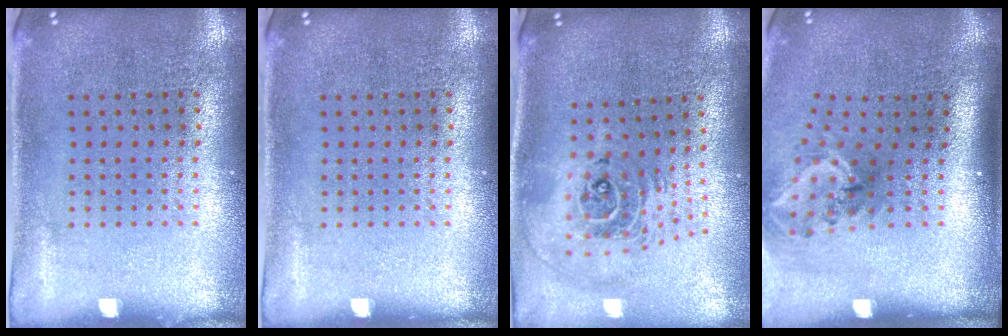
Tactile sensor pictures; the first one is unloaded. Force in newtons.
{"total": 0.0}
{"total": 2.4, "press": 1.8, "slide": 1.6}
{"total": 2.1, "press": 1.3, "slide": 1.6}